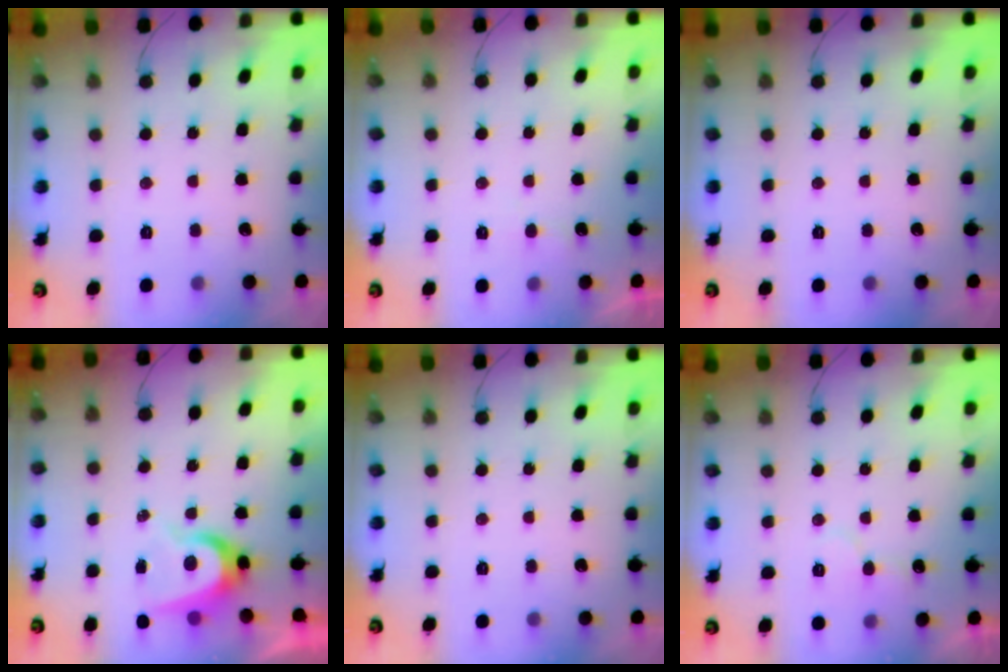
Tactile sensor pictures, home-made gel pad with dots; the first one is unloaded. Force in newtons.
{"total": 4.0, "press": 4.0, "slide": 0.3}
{"total": 0.0}
{"total": 6.7, "press": 6.7, "slide": 0.3}
{"total": 0.0}
{"total": 7.4, "press": 7.4, "slide": 0.5}